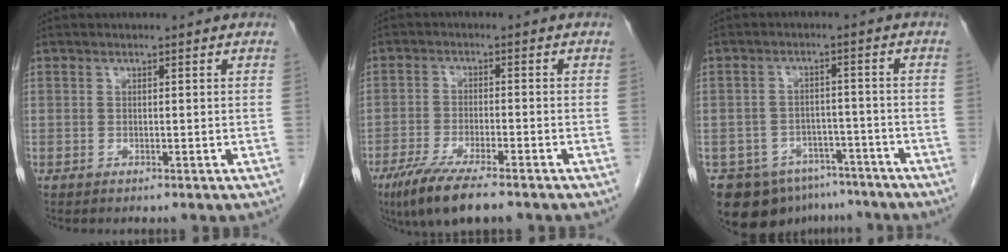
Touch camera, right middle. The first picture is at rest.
{"total": 8.9, "force": [-6.4, 1.3, 6.1], "torque": [-0.108, -0.021, -0.106]}
{"total": 11.4, "force": [-8.3, 7.1, 3.2], "torque": [-0.054, 0.013, -0.113]}